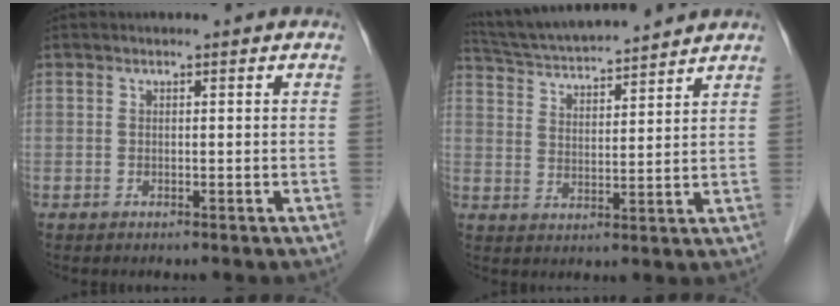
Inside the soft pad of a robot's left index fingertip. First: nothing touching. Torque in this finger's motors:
{"motor_torque": [-0.26, -0.89, 0.58, 0.16]}